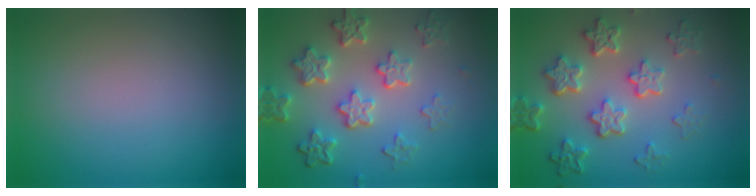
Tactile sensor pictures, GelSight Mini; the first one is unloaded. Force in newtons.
{"total": 5.8, "press": 4.4, "slide": 3.8}
{"total": 6.0, "press": 4.4, "slide": 4.0}